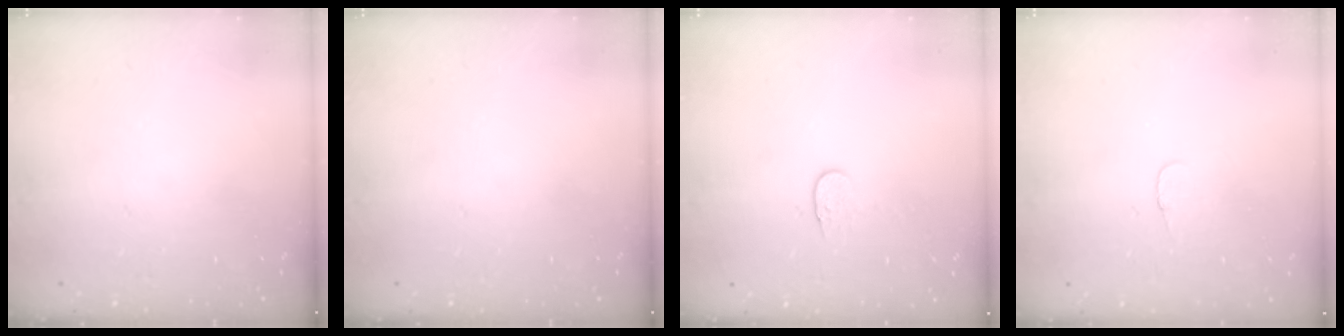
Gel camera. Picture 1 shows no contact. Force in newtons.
{"total": 0.0}
{"total": 3.8, "press": 3.7, "slide": 0.4}
{"total": 3.1, "press": 3.1, "slide": 0.3}